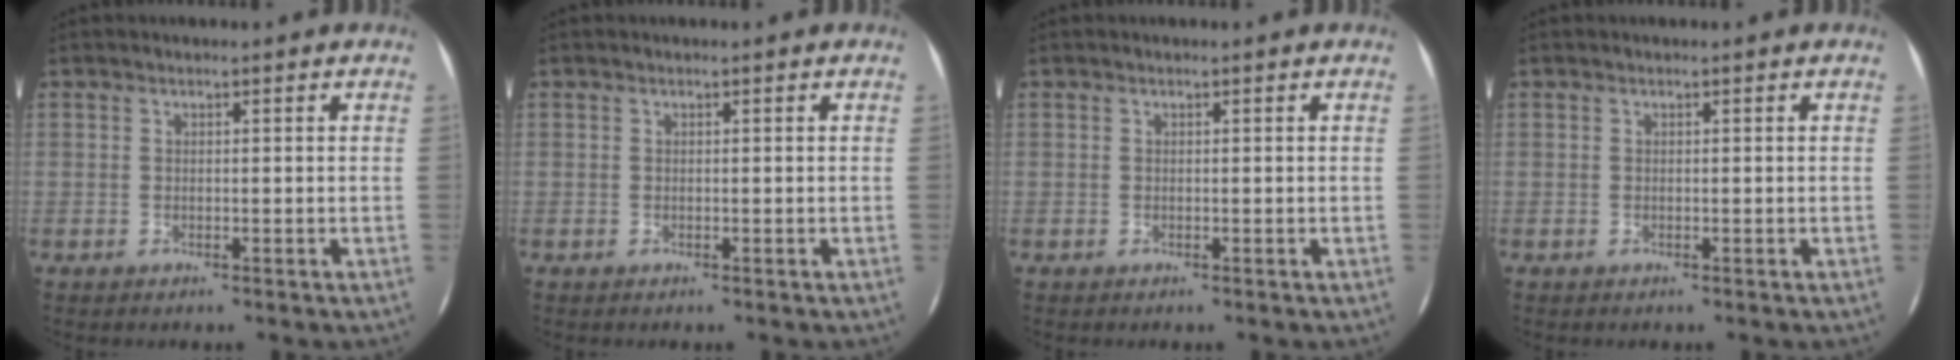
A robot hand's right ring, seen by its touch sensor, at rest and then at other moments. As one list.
[{"total": 0.0}, {"total": 0.0}, {"total": 0.0}]